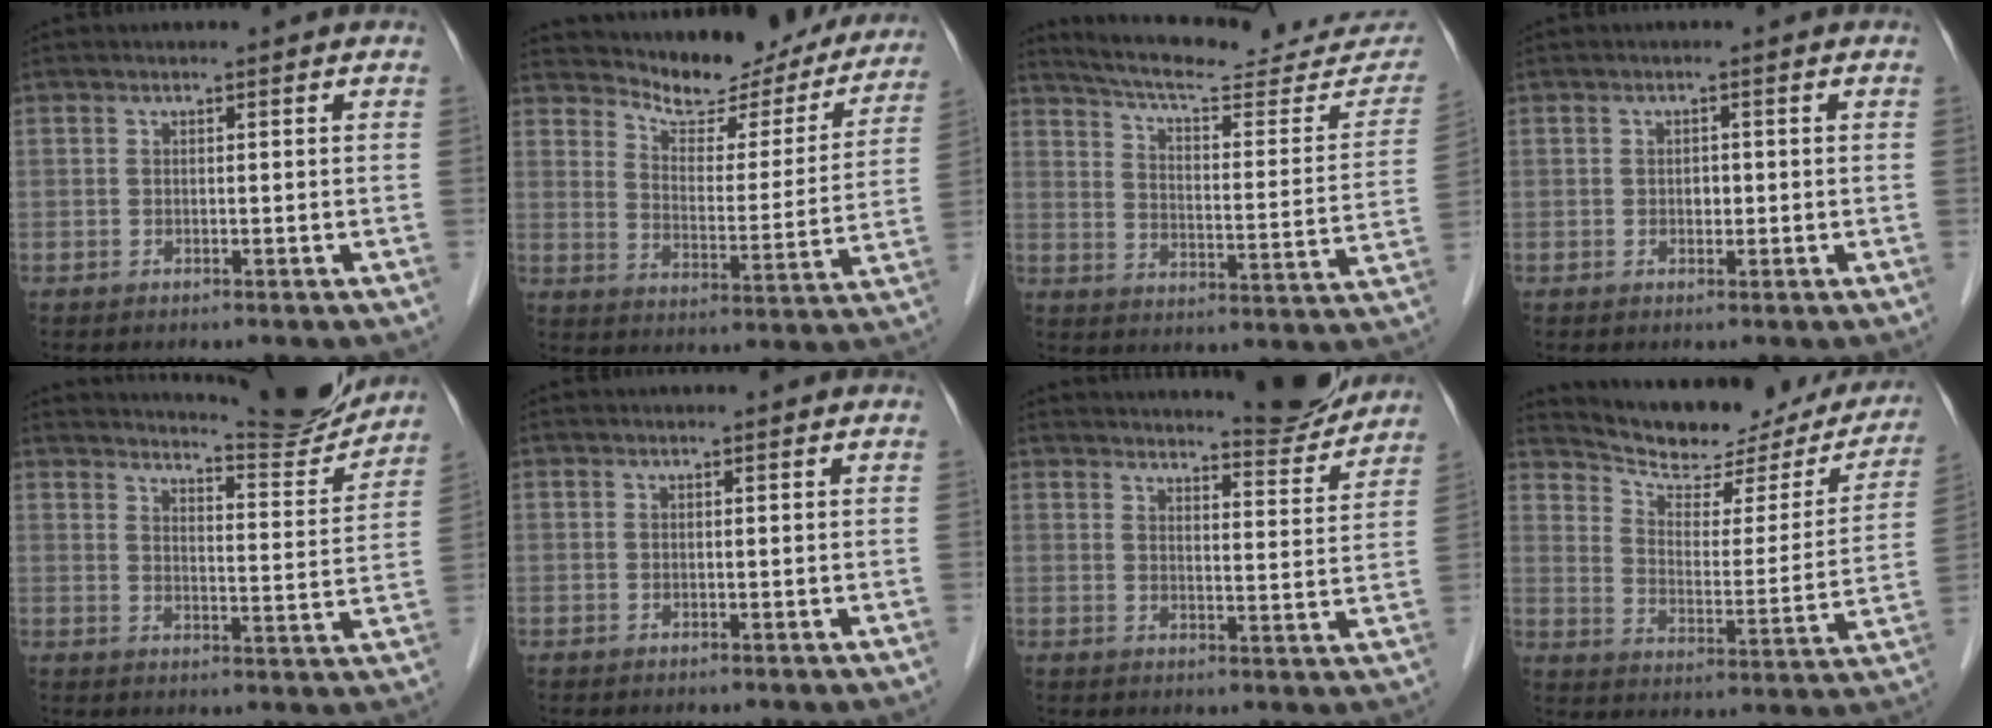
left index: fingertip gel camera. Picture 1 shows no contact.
{"total": 17.4, "force": [15.6, 5.6, 5.2], "torque": [-0.057, -0.018, 0.194]}
{"total": 22.6, "force": [20.7, 4.0, 8.1], "torque": [-0.113, -0.045, 0.263]}
{"total": 1.1, "force": [-0.3, 0.7, 0.7], "torque": [-0.011, -0.001, -0.005]}
{"total": 12.6, "force": [12.3, 0.0, 2.8], "torque": [-0.039, -0.043, 0.154]}
{"total": 0.0}
{"total": 10.2, "force": [9.8, 0.7, 2.8], "torque": [-0.034, -0.021, 0.119]}
{"total": 20.2, "force": [18.0, 6.0, 6.9], "torque": [-0.087, -0.016, 0.235]}